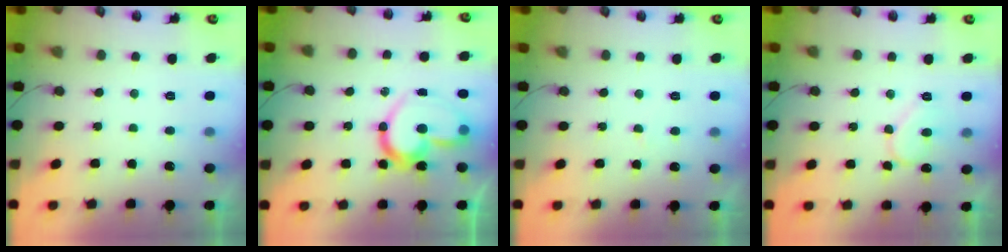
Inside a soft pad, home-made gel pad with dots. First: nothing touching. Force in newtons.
{"total": 18.1, "press": 18.1, "slide": 1.3}
{"total": 1.4, "press": 1.4, "slide": 0.1}
{"total": 9.1, "press": 9.0, "slide": 0.8}